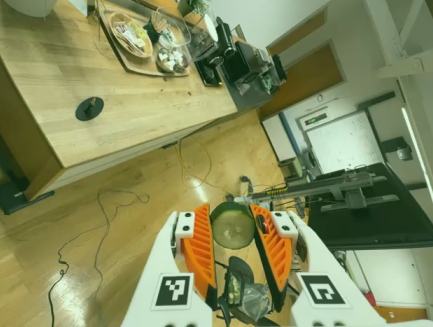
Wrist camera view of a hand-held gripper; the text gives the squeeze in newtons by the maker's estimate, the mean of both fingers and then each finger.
{"total": 8.6, "left": 8.3, "right": 8.9}